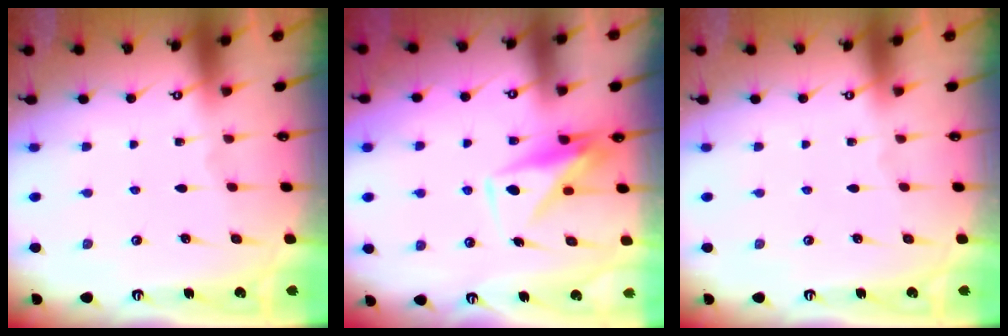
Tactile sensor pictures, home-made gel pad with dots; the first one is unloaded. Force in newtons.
{"total": 8.6, "press": 8.6, "slide": 0.9}
{"total": 0.0}